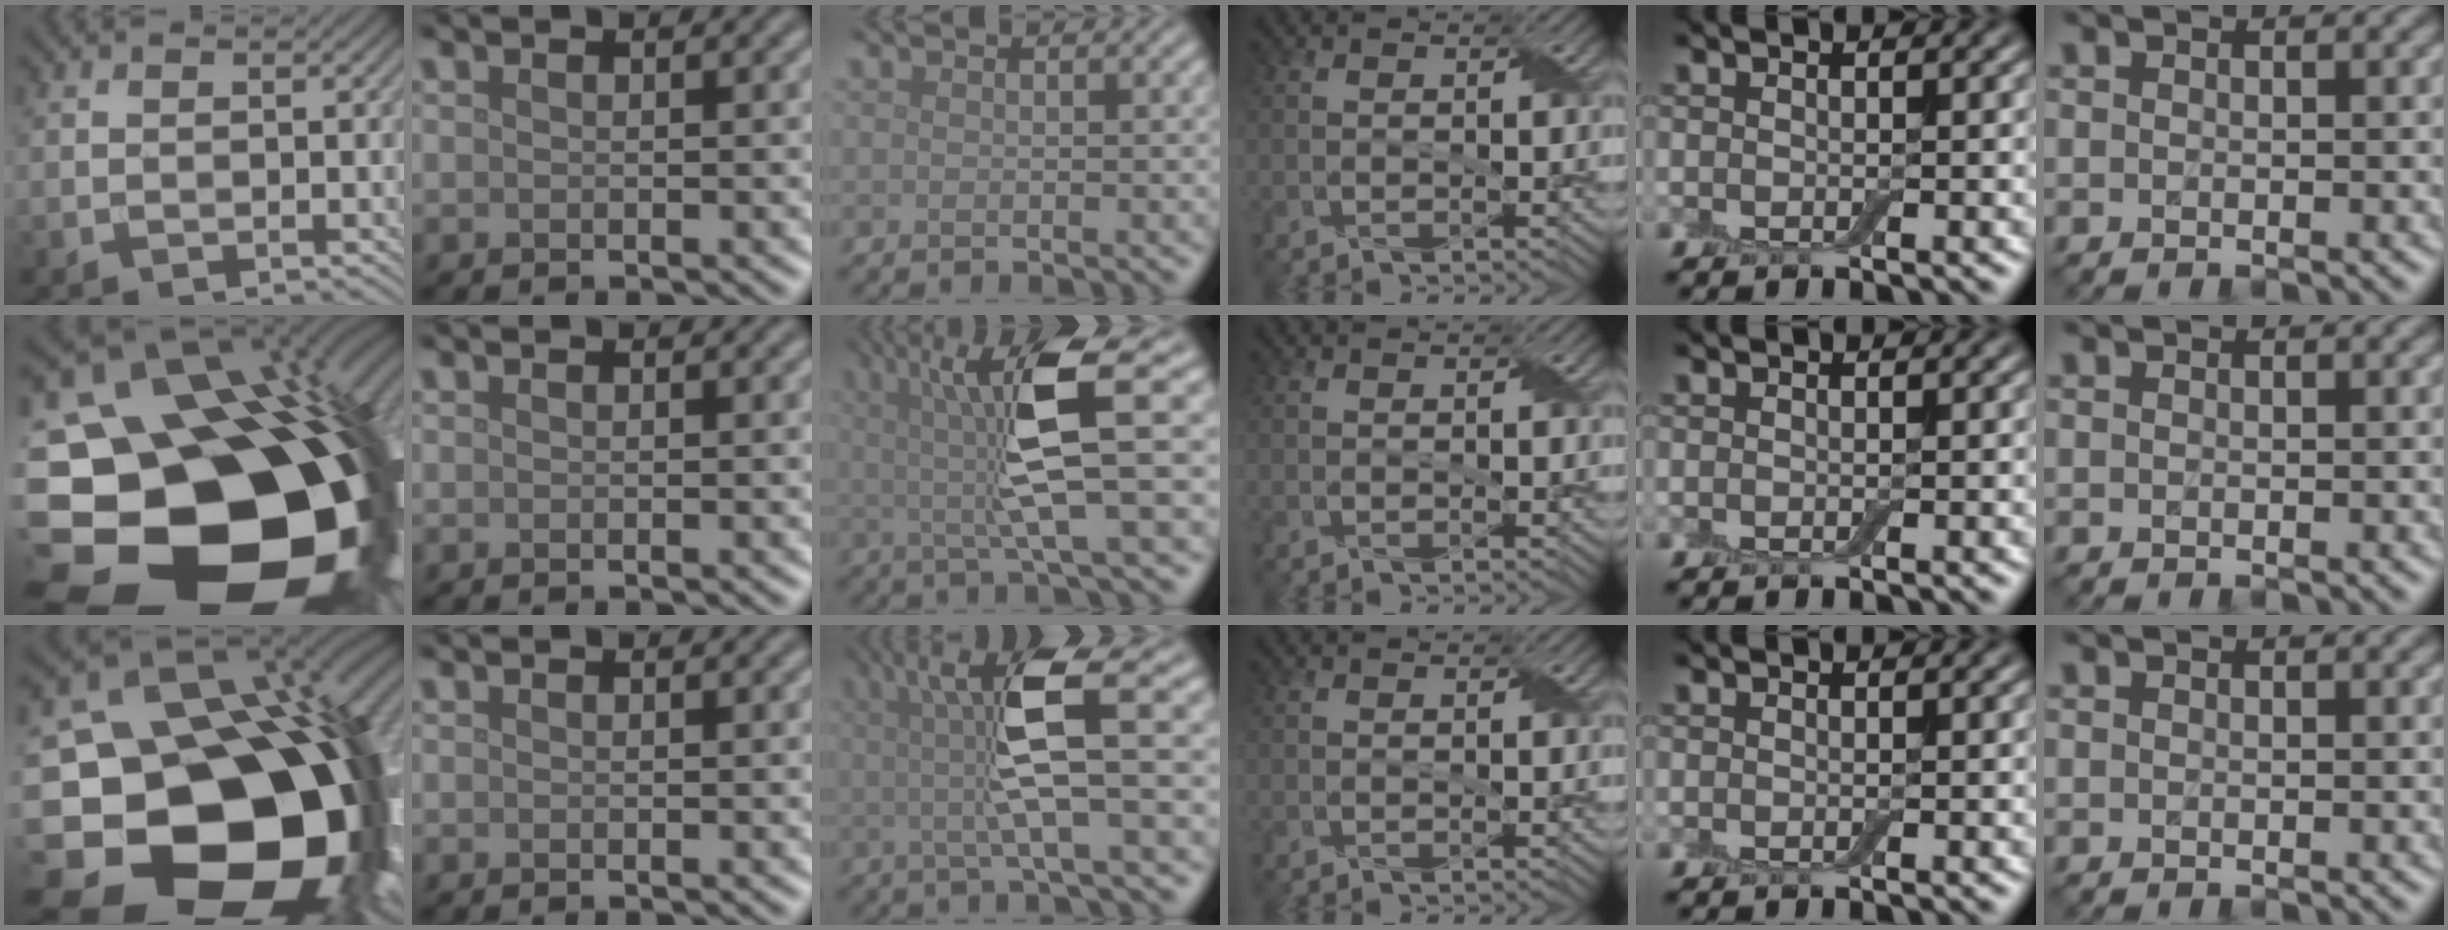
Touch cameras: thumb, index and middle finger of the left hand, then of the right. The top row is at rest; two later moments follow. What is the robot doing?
{"motion": "wrap", "object": "adhesive wrap"}